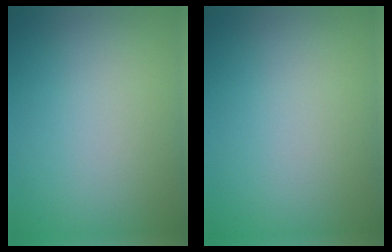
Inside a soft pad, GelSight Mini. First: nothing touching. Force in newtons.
{"total": 0.0}